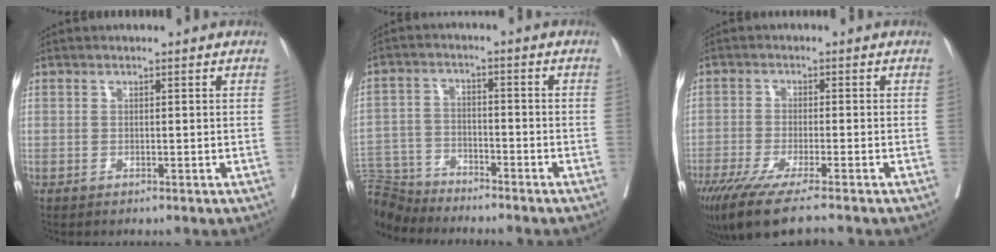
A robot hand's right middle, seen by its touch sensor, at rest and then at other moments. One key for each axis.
{"total": 9.3, "fx": -9.1, "fy": 1.9, "fz": 0.8, "tx": -0.023, "ty": 0.001, "tz": -0.170}
{"total": 9.1, "fx": -7.0, "fy": -0.1, "fz": 5.9, "tx": -0.096, "ty": -0.028, "tz": -0.120}